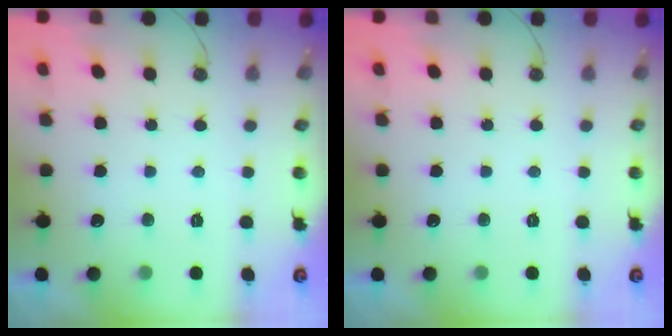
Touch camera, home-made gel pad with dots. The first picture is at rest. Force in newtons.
{"total": 0.0}